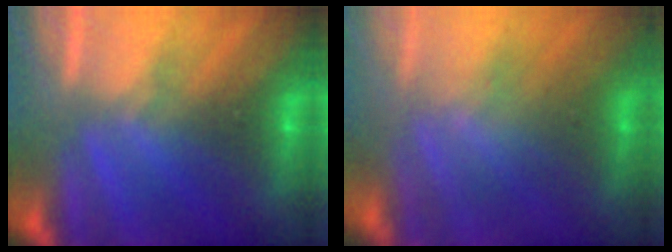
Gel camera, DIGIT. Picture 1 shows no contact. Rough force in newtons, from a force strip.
{"total": 3.4}